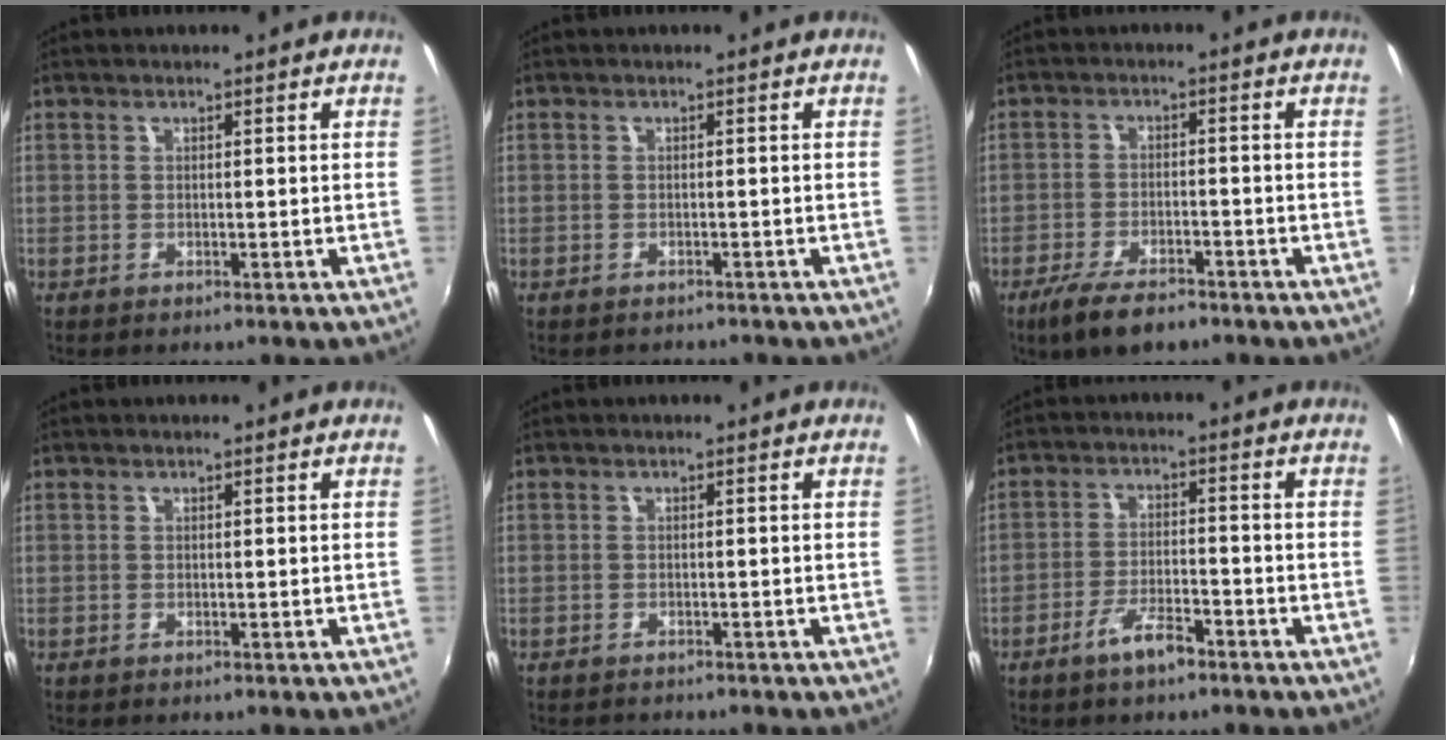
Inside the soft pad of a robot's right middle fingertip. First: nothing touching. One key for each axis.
{"total": 1.7, "fx": -1.6, "fy": 0.5, "fz": 0.3, "tx": -0.010, "ty": -0.007, "tz": -0.020}
{"total": 8.1, "fx": -6.0, "fy": 2.6, "fz": 4.8, "tx": -0.118, "ty": -0.016, "tz": -0.105}
{"total": 0.0}
{"total": 2.0, "fx": -2.0, "fy": 0.3, "fz": 0.3, "tx": -0.013, "ty": -0.008, "tz": -0.031}
{"total": 5.6, "fx": -3.9, "fy": 1.5, "fz": 3.7, "tx": -0.079, "ty": 0.000, "tz": -0.068}